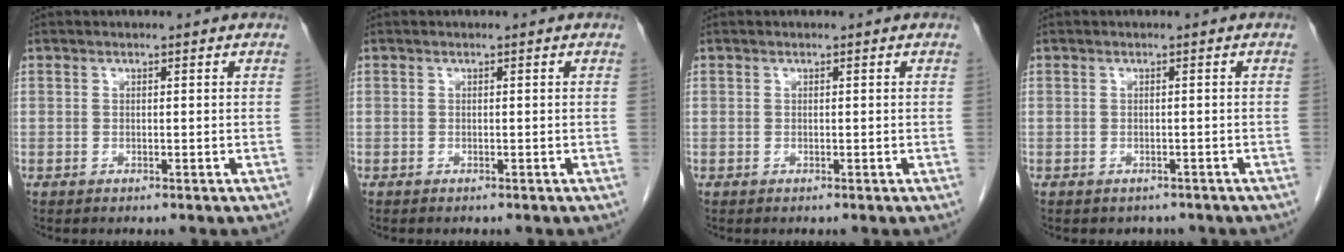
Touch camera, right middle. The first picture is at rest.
{"total": 0.5, "force": [-0.5, 0.1, 0.1], "torque": [-0.005, 0.000, -0.009]}
{"total": 0.0}
{"total": 3.3, "force": [-2.8, 1.8, 0.5], "torque": [-0.007, 0.005, -0.032]}